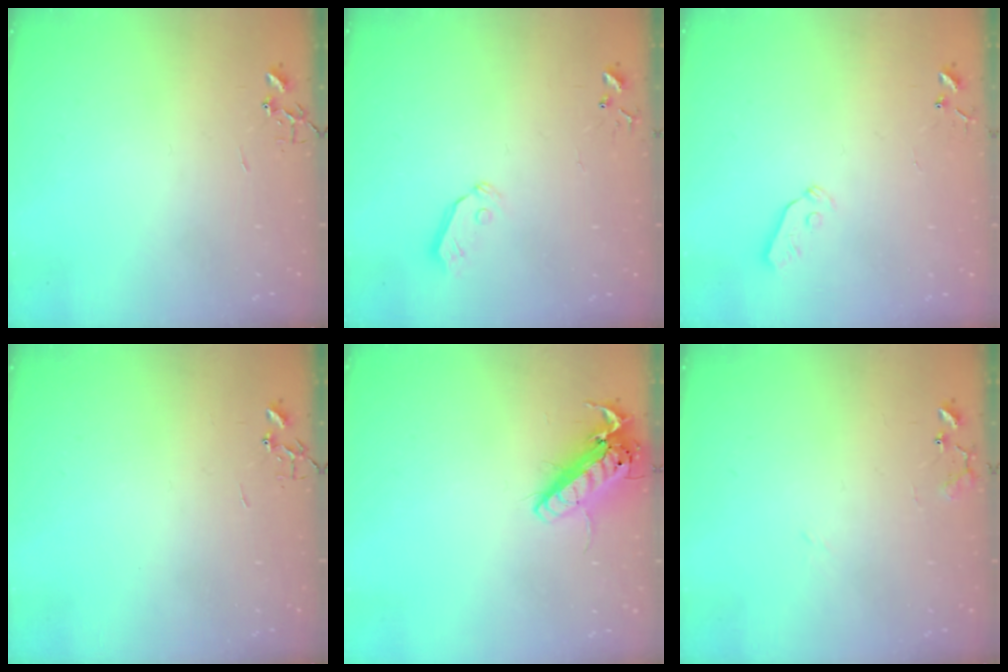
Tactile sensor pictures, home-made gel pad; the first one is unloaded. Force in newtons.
{"total": 5.8, "press": 5.8, "slide": 0.5}
{"total": 3.6, "press": 3.5, "slide": 0.7}
{"total": 0.0}
{"total": 14.9, "press": 14.7, "slide": 2.8}
{"total": 9.5, "press": 9.5, "slide": 0.7}